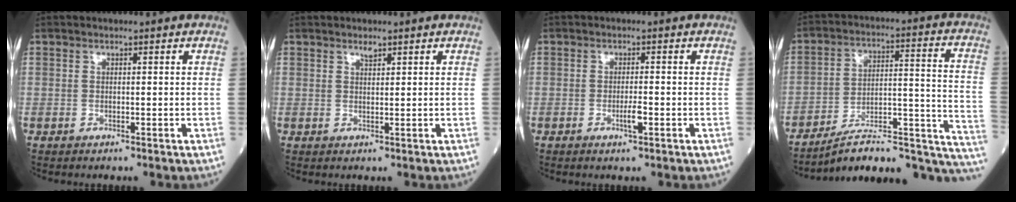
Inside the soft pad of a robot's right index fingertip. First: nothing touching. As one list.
[{"total": 1.1, "force": [0.9, 0.3, 0.6], "torque": [-0.014, -0.001, 0.017]}, {"total": 2.1, "force": [-0.9, 0.2, 1.9], "torque": [-0.035, -0.001, -0.015]}, {"total": 20.8, "force": [-17.4, 4.2, 10.7], "torque": [-0.072, 0.054, -0.250]}]